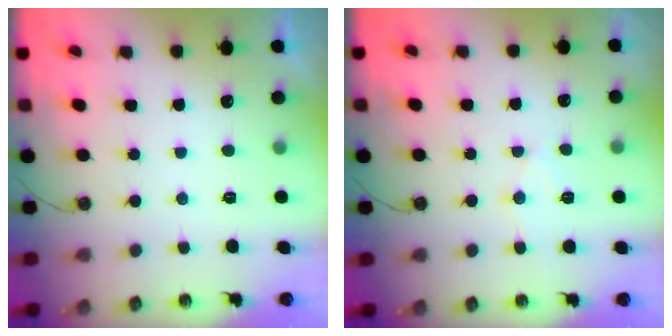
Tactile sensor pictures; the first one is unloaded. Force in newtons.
{"total": 7.1, "press": 7.1, "slide": 0.5}